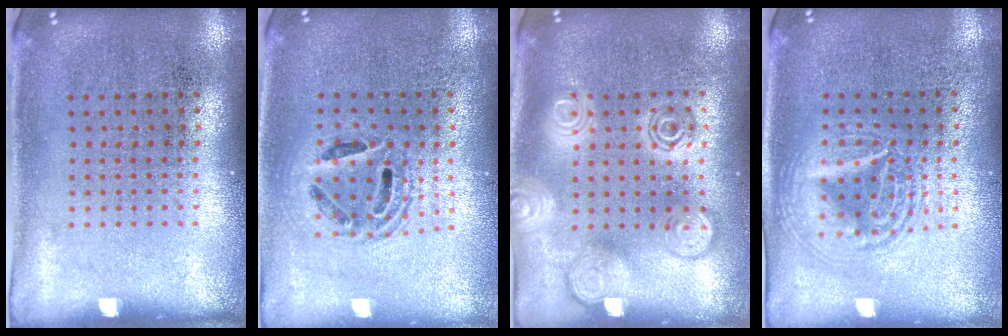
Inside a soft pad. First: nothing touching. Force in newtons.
{"total": 1.4, "press": 1.2, "slide": 0.6}
{"total": 3.0, "press": 3.0, "slide": 0.4}
{"total": 2.6, "press": 2.5, "slide": 0.3}